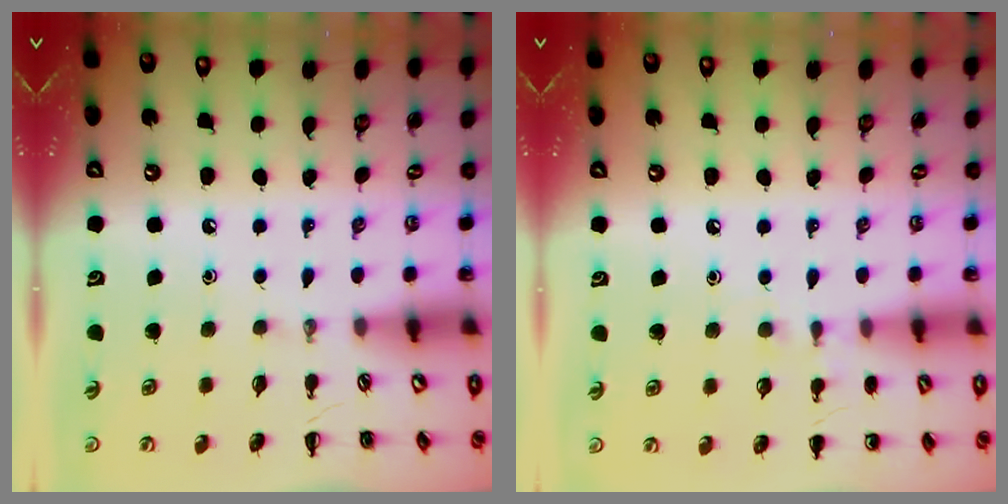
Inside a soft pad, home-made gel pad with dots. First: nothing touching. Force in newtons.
{"total": 5.5, "press": 5.2, "slide": 1.7}